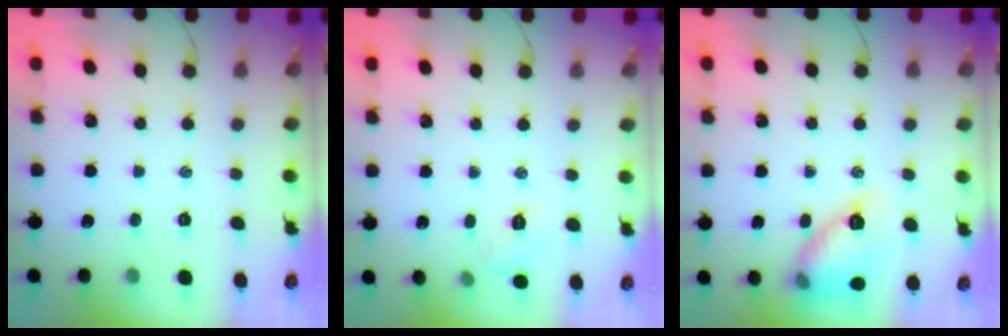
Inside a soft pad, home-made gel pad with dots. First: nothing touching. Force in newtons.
{"total": 5.6, "press": 5.4, "slide": 1.5}
{"total": 12.0, "press": 12.0, "slide": 0.5}